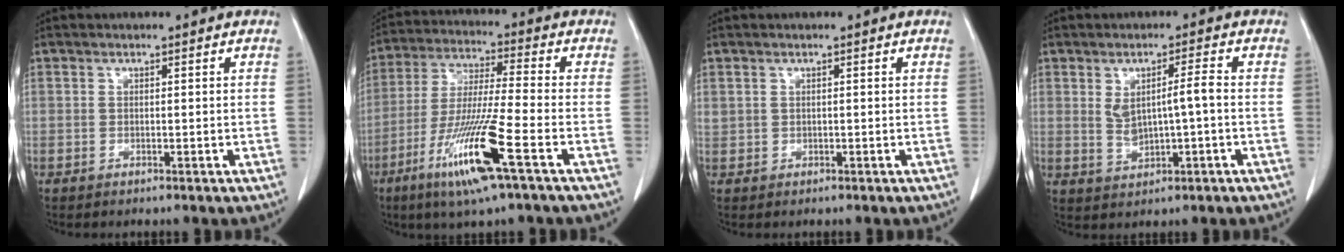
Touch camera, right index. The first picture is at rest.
{"total": 14.1, "force": [-6.7, -0.3, 12.5], "torque": [-0.257, -0.028, -0.125]}
{"total": 1.0, "force": [0.5, 0.8, 0.2], "torque": [-0.003, 0.011, 0.011]}
{"total": 4.9, "force": [0.2, 1.0, 4.8], "torque": [-0.088, 0.008, 0.013]}